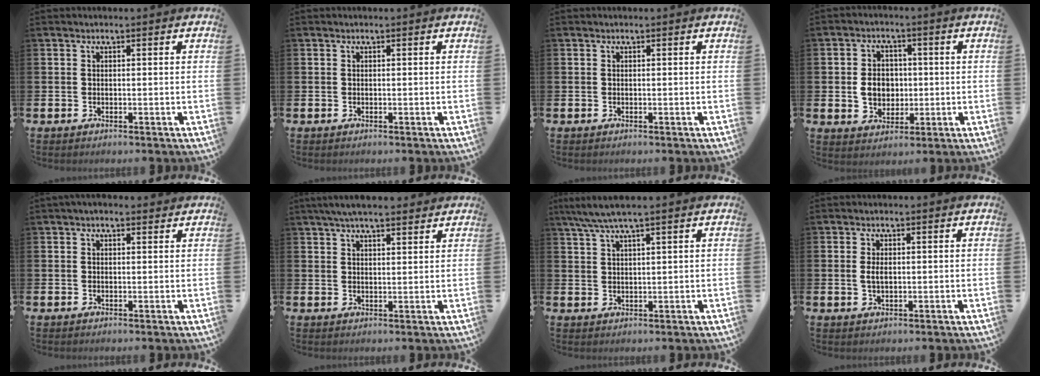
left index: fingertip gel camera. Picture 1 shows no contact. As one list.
[{"total": 0.0}, {"total": 0.0}, {"total": 5.0, "force": [0.0, 4.3, 2.6], "torque": [-0.039, 0.006, -0.009]}, {"total": 1.1, "force": [0.8, 0.5, 0.5], "torque": [-0.008, 0.007, 0.012]}, {"total": 4.8, "force": [4.3, 0.9, 2.0], "torque": [-0.046, -0.008, 0.078]}, {"total": 4.0, "force": [3.1, 0.0, 2.6], "torque": [-0.060, -0.003, 0.057]}, {"total": 1.7, "force": [0.1, 0.9, 1.4], "torque": [-0.023, 0.004, -0.001]}]